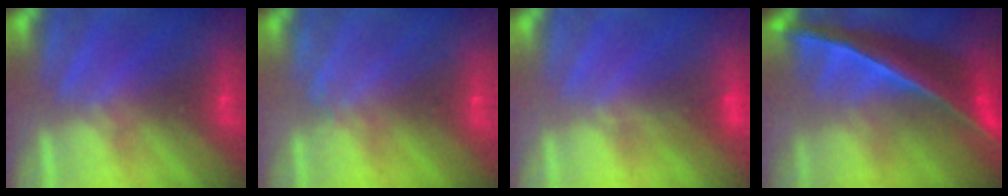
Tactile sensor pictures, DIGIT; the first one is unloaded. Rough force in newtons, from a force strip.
{"total": 2.1}
{"total": 1.2}
{"total": 7.6}